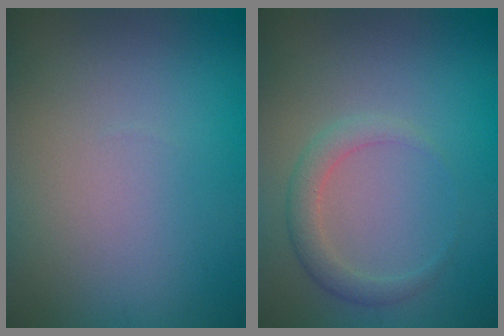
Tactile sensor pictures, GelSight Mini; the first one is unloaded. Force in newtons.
{"total": 2.1, "press": 2.1, "slide": 0.1}